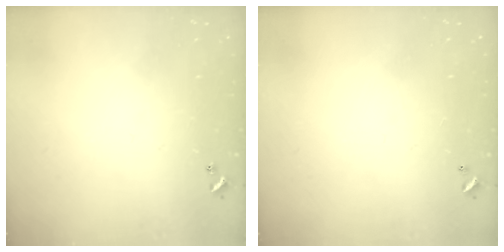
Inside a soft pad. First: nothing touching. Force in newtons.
{"total": 2.9, "press": 2.9, "slide": 0.1}